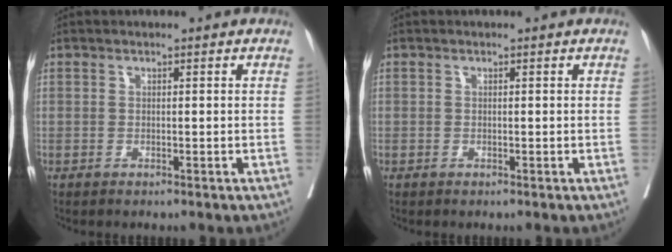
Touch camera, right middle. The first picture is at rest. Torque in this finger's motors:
{"motor_torque": [1.35, -0.79, 0.54, -0.06]}